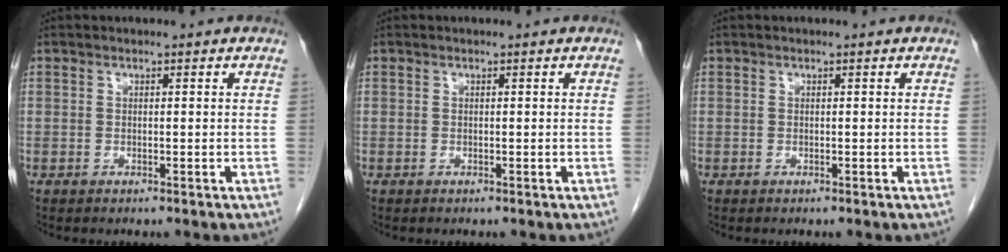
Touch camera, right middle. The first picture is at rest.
{"total": 0.0}
{"total": 0.0}